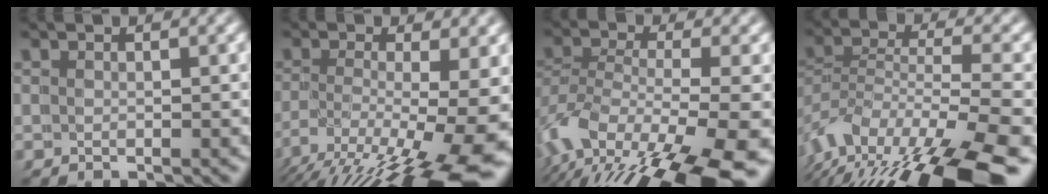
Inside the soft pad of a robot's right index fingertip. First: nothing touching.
{"total": 8.3, "force": [-1.5, 2.7, 7.7], "torque": [-0.132, -0.031, -0.011]}
{"total": 8.6, "force": [-2.8, 4.2, 6.9], "torque": [-0.145, -0.036, -0.031]}
{"total": 8.7, "force": [-3.8, 4.5, 6.4], "torque": [-0.135, -0.040, -0.049]}